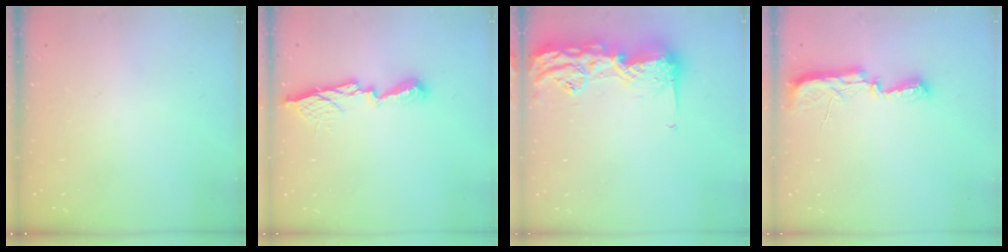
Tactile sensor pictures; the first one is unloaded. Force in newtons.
{"total": 10.6, "press": 10.6, "slide": 0.6}
{"total": 17.7, "press": 17.6, "slide": 0.9}
{"total": 9.8, "press": 8.9, "slide": 4.2}